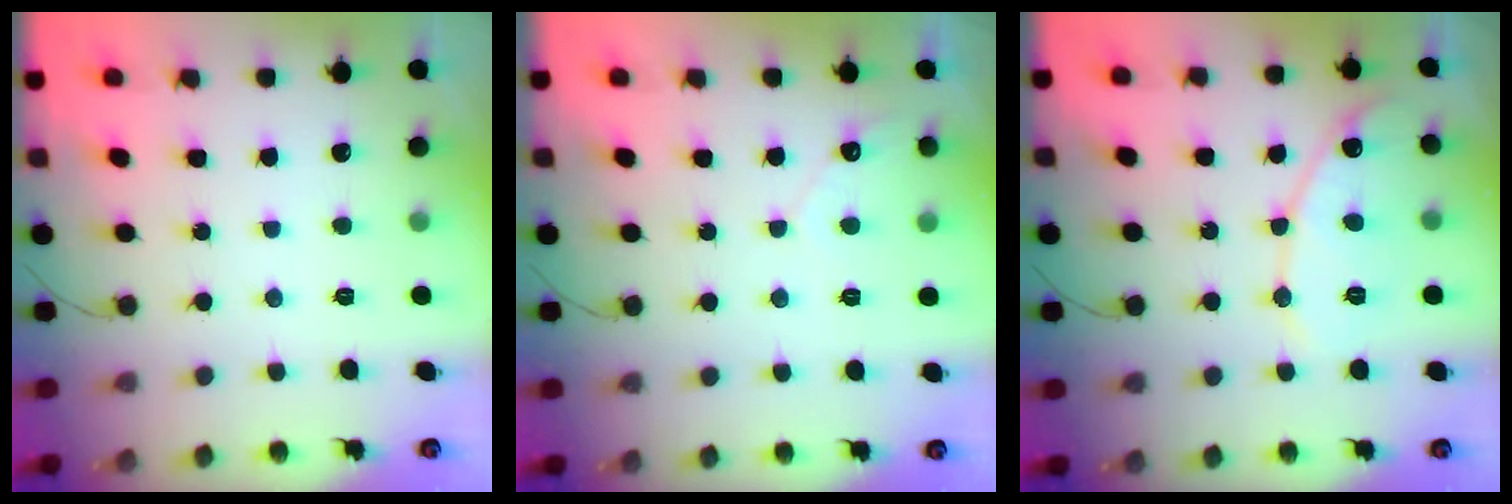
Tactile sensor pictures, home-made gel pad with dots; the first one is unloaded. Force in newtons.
{"total": 2.8, "press": 2.8, "slide": 0.2}
{"total": 10.4, "press": 10.3, "slide": 0.8}